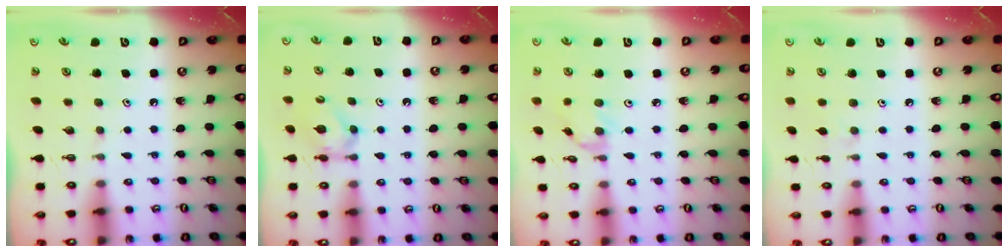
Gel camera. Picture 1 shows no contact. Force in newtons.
{"total": 5.9, "press": 5.8, "slide": 0.8}
{"total": 1.3, "press": 1.2, "slide": 0.4}
{"total": 2.2, "press": 2.1, "slide": 0.4}